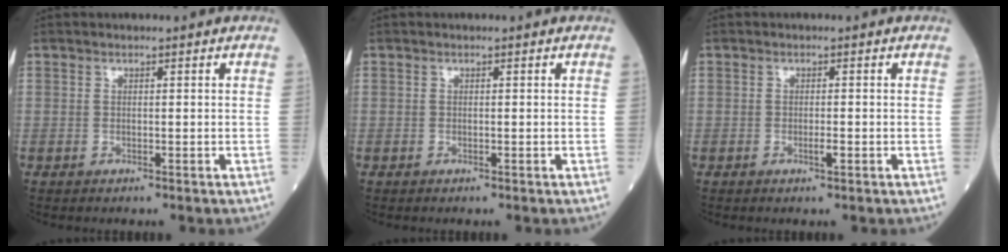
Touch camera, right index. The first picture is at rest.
{"total": 0.0}
{"total": 1.0, "force": [-0.4, 0.2, 0.9], "torque": [-0.018, -0.001, -0.007]}